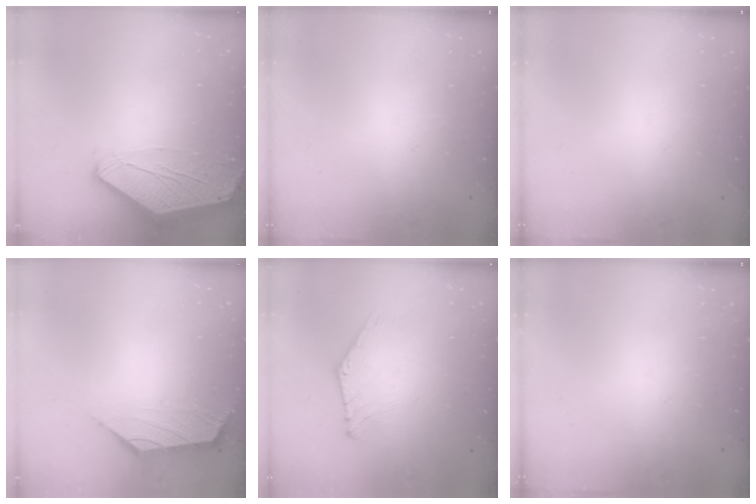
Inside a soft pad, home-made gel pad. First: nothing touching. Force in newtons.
{"total": 0.0}
{"total": 0.0}
{"total": 1.5, "press": 1.4, "slide": 0.6}
{"total": 2.0, "press": 2.0, "slide": 0.0}
{"total": 0.0}